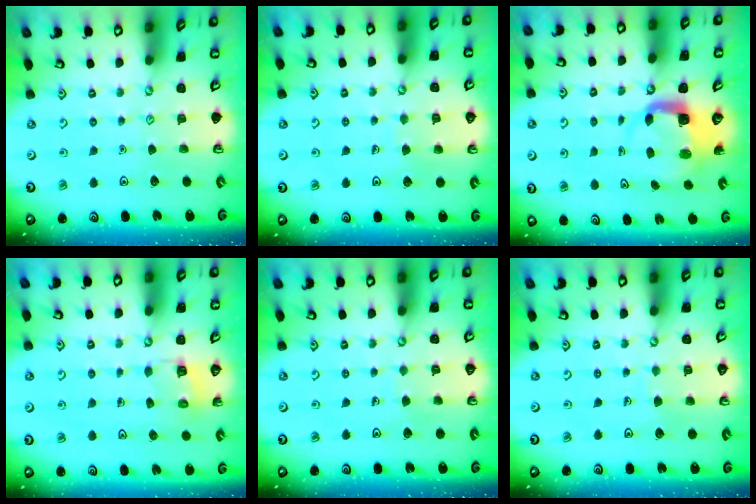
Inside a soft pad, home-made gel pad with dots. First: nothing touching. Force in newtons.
{"total": 3.7, "press": 3.7, "slide": 0.2}
{"total": 5.3, "press": 5.3, "slide": 0.8}
{"total": 3.6, "press": 3.6, "slide": 0.2}
{"total": 2.3, "press": 2.3, "slide": 0.1}
{"total": 3.4, "press": 3.4, "slide": 0.1}